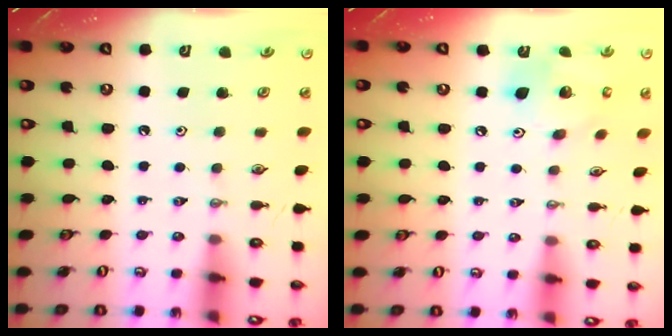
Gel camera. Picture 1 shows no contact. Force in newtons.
{"total": 16.0, "press": 15.7, "slide": 3.2}